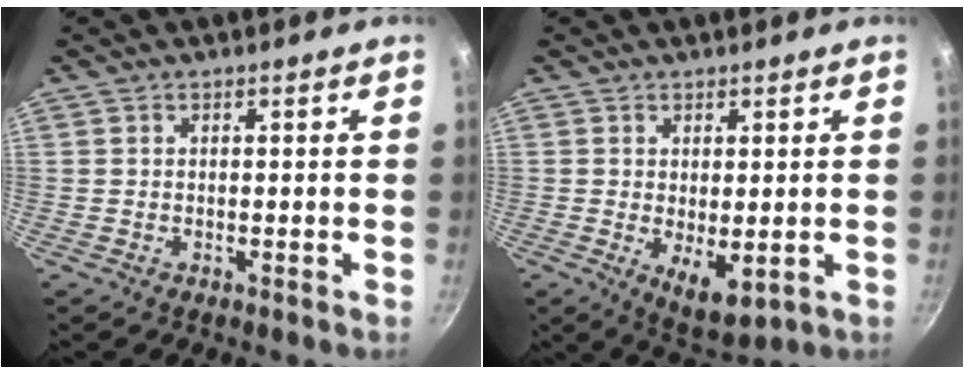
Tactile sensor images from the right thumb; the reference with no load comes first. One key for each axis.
{"total": 6.7, "fx": -0.4, "fy": 3.2, "fz": 5.8, "tx": -0.075, "ty": -0.018, "tz": 0.007}